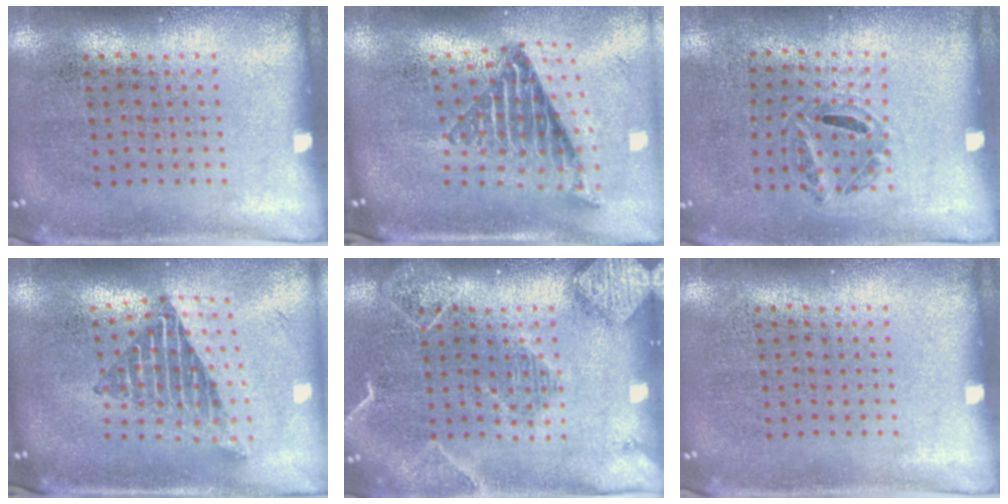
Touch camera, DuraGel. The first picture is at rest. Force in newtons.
{"total": 1.9, "press": 1.3, "slide": 1.5}
{"total": 1.2, "press": 0.8, "slide": 0.9}
{"total": 2.3, "press": 1.6, "slide": 1.6}
{"total": 2.3, "press": 2.0, "slide": 1.0}
{"total": 0.0}